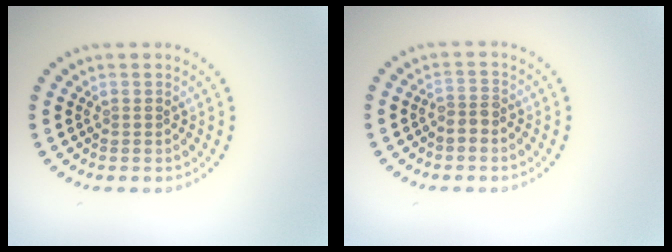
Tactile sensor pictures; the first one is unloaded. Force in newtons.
{"total": 1.7, "press": 1.4, "slide": 1.0}